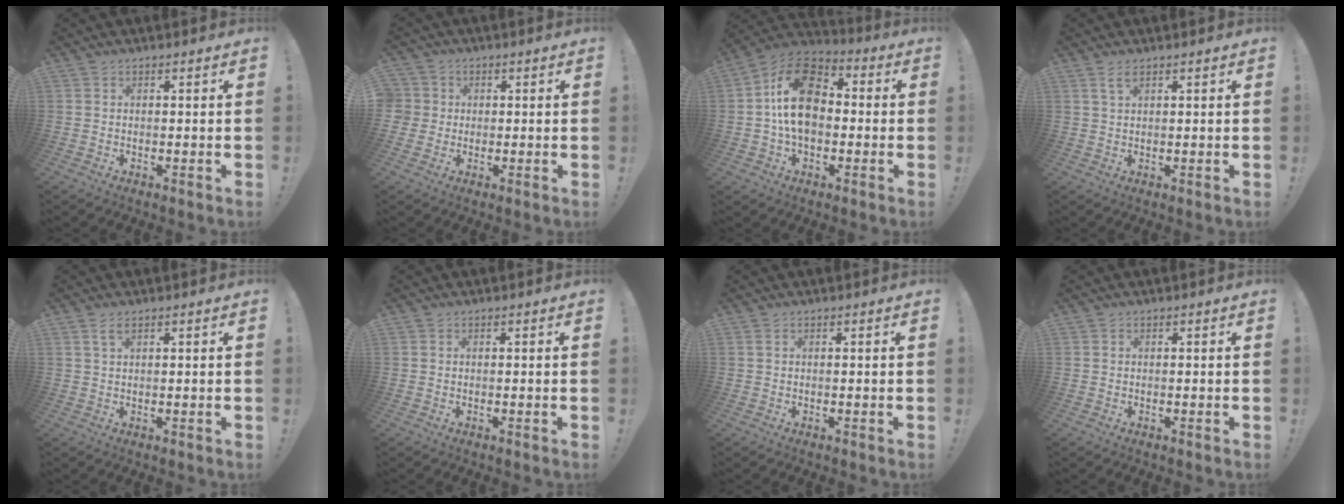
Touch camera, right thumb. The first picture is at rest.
{"total": 3.8, "force": [0.2, 3.7, 0.9], "torque": [-0.030, 0.008, 0.004]}
{"total": 18.1, "force": [1.6, 12.2, 13.3], "torque": [-0.229, 0.016, 0.026]}
{"total": 2.6, "force": [1.4, 0.3, 2.1], "torque": [-0.043, 0.000, 0.023]}
{"total": 2.4, "force": [1.2, 0.3, 2.1], "torque": [-0.042, 0.000, 0.020]}
{"total": 0.0}
{"total": 0.9, "force": [0.3, 0.0, 0.9], "torque": [-0.019, 0.001, 0.005]}
{"total": 0.0}